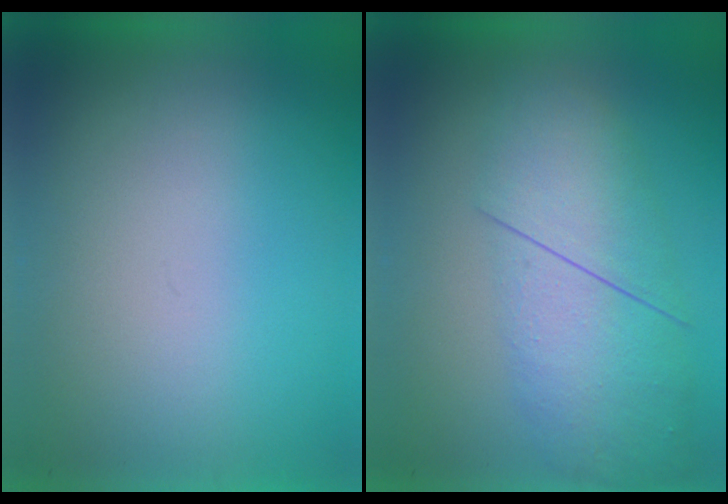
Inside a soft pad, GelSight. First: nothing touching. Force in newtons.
{"total": 4.5}